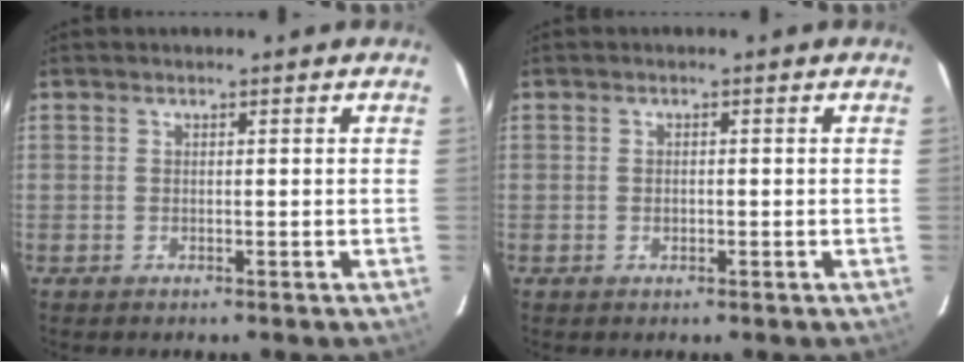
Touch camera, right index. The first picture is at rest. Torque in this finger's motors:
{"motor_torque": [-0.11, -0.04, -0.02, 0.00]}